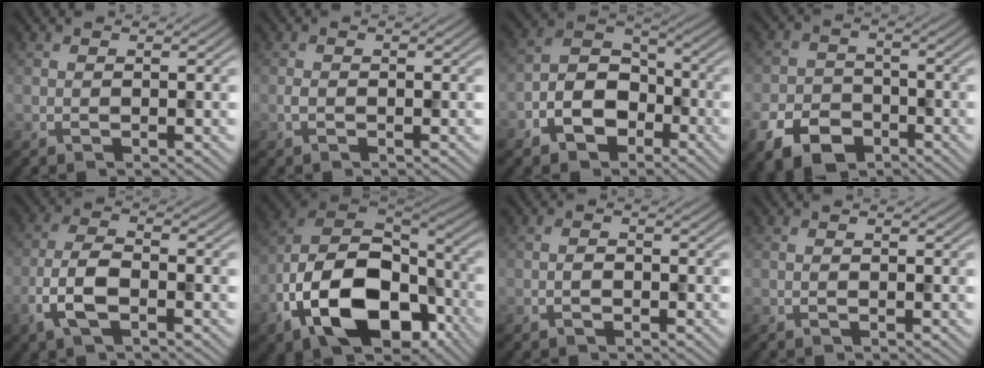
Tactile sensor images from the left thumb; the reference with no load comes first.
{"total": 0.8, "force": [-0.4, 0.4, 0.6], "torque": [-0.016, 0.003, -0.008]}
{"total": 8.6, "force": [-4.3, 5.8, 4.7], "torque": [-0.093, 0.002, -0.095]}
{"total": 7.4, "force": [-4.4, 4.6, 3.7], "torque": [-0.085, -0.009, -0.089]}
{"total": 5.9, "force": [-2.6, 2.5, 4.7], "torque": [-0.105, 0.003, -0.060]}
{"total": 18.4, "force": [-8.0, 11.4, 12.1], "torque": [-0.248, -0.040, -0.144]}
{"total": 1.3, "force": [-0.7, 0.6, 0.9], "torque": [-0.016, 0.004, -0.015]}
{"total": 0.0}